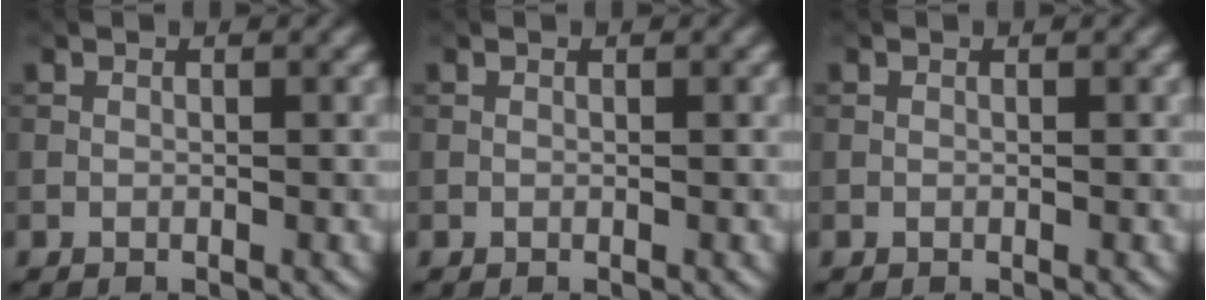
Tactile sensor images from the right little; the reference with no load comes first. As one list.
[{"total": 0.0}, {"total": 0.0}]